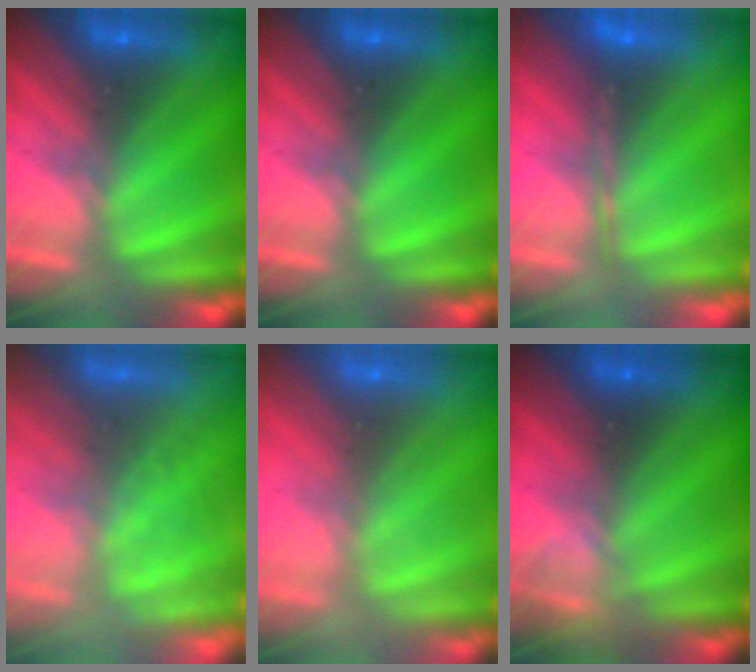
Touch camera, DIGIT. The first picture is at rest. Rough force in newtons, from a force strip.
{"total": 0.0}
{"total": 1.7}
{"total": 2.8}
{"total": 7.8}
{"total": 2.3}